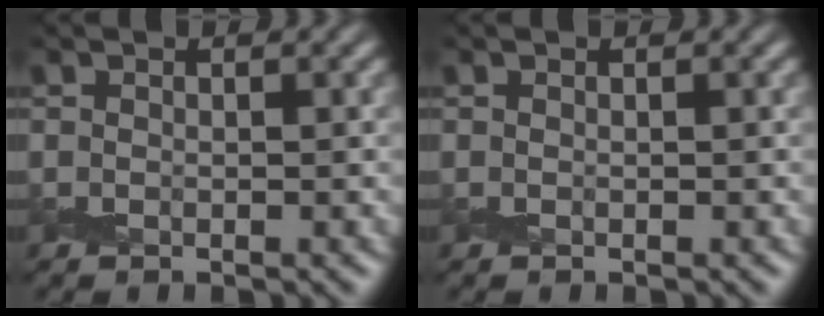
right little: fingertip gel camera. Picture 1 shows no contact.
{"total": 0.0}